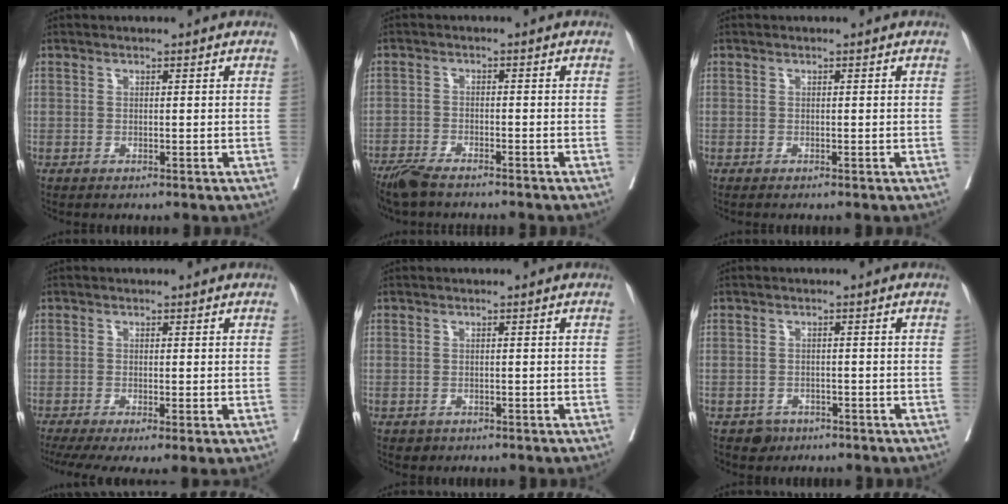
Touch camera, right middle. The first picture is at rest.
{"total": 6.3, "force": [-5.5, 1.0, 2.9], "torque": [-0.047, -0.014, -0.096]}
{"total": 1.1, "force": [-1.0, -0.1, 0.5], "torque": [-0.004, 0.000, -0.014]}
{"total": 9.0, "force": [-5.2, 2.9, 6.8], "torque": [-0.125, -0.019, -0.086]}
{"total": 1.1, "force": [-0.6, 0.9, 0.1], "torque": [-0.006, 0.002, -0.006]}
{"total": 2.3, "force": [-1.5, 1.8, 0.0], "torque": [-0.002, 0.008, -0.022]}